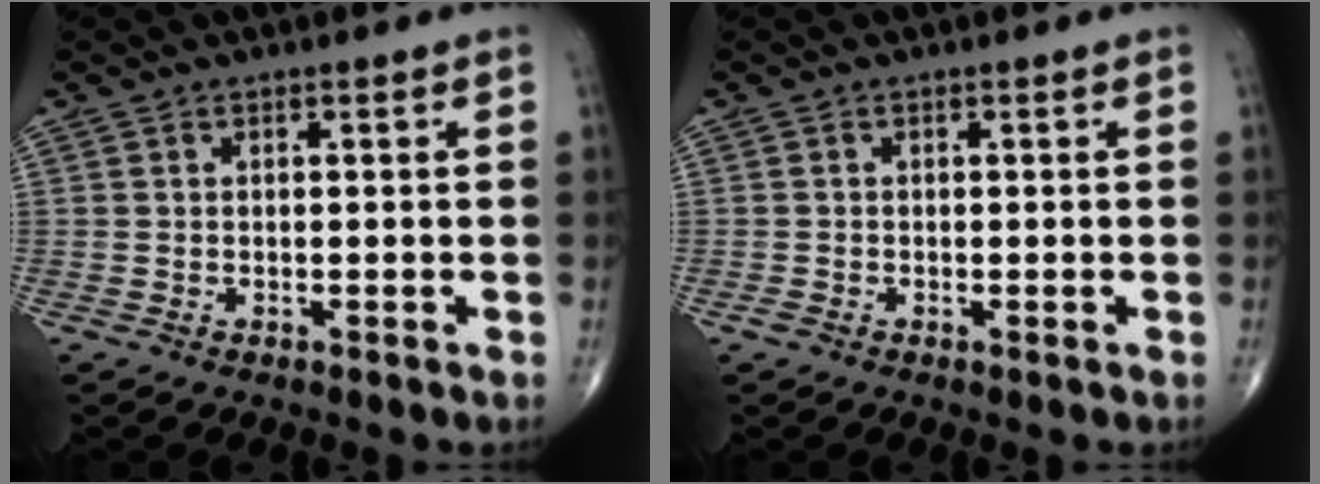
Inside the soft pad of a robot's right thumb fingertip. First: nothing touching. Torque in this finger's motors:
{"motor_torque": [0.31, 0.16, 0.02, -0.24, 0.03]}